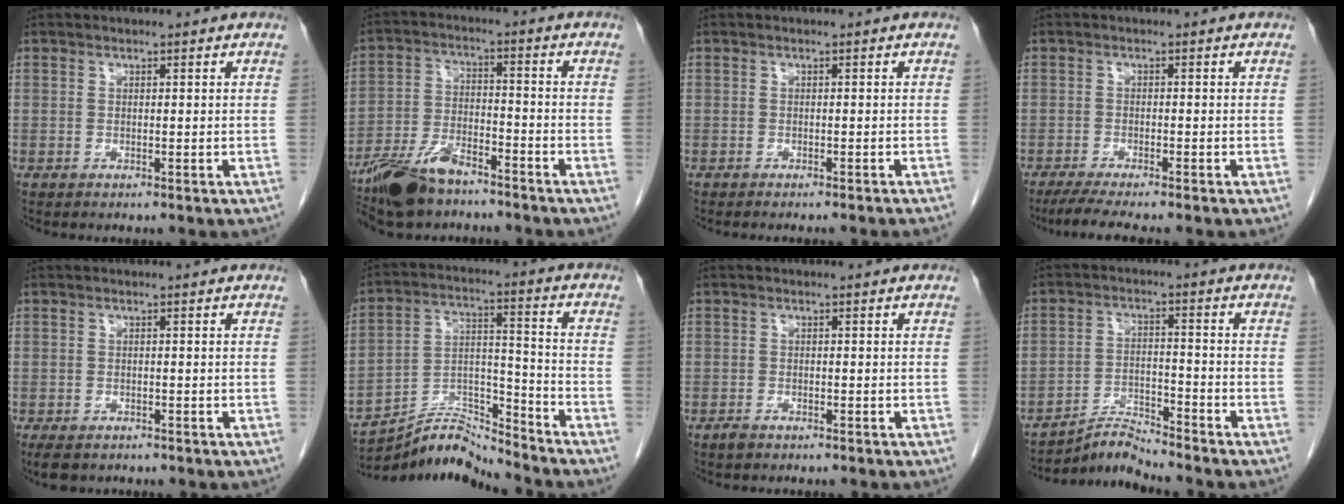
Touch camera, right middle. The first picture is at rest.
{"total": 10.4, "force": [-8.1, 3.3, 5.5], "torque": [-0.111, -0.011, -0.151]}
{"total": 4.6, "force": [-4.2, -0.2, 2.0], "torque": [-0.019, -0.004, -0.050]}
{"total": 5.4, "force": [-4.4, -0.3, 3.1], "torque": [-0.048, -0.015, -0.071]}
{"total": 4.3, "force": [-3.3, 2.0, 1.9], "torque": [-0.029, -0.007, -0.047]}
{"total": 10.4, "force": [-10.3, -0.9, 0.5], "torque": [-0.013, 0.035, -0.190]}
{"total": 1.3, "force": [-1.0, 0.3, 0.7], "torque": [-0.019, -0.001, -0.017]}
{"total": 5.2, "force": [-5.0, -1.2, -0.5], "torque": [0.001, -0.006, -0.090]}